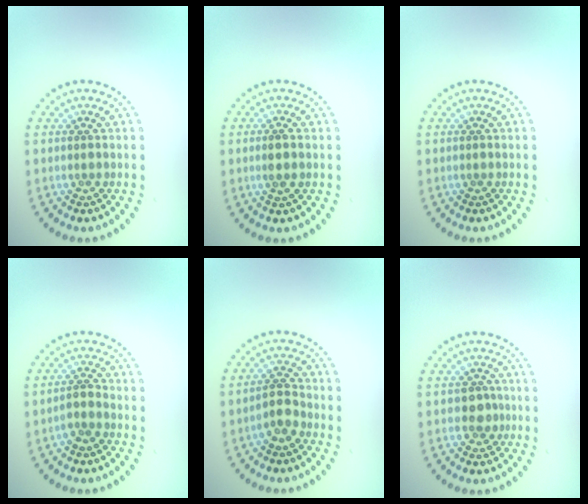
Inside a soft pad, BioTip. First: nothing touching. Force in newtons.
{"total": 1.6, "press": 1.5, "slide": 0.7}
{"total": 0.0}
{"total": 1.8, "press": 1.5, "slide": 1.1}
{"total": 2.1, "press": 1.9, "slide": 1.0}
{"total": 1.7, "press": 1.5, "slide": 0.8}